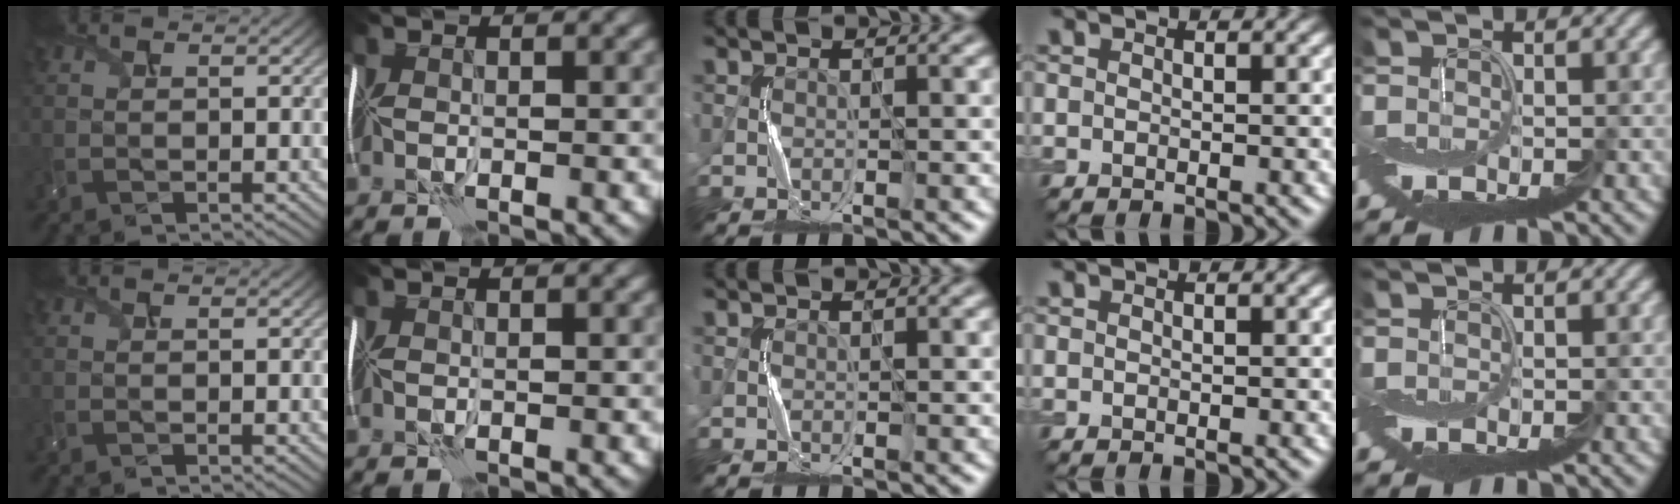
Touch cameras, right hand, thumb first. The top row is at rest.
{}